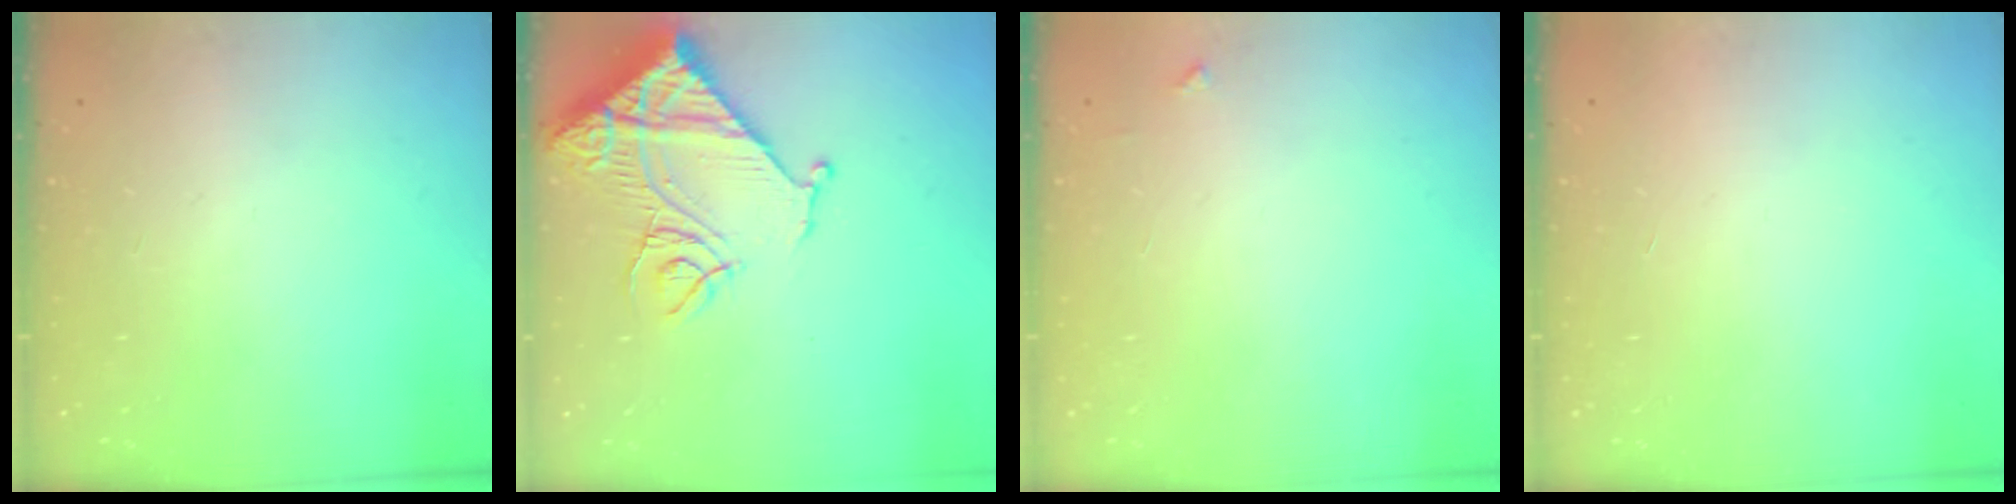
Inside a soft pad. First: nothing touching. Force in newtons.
{"total": 16.9, "press": 16.9, "slide": 1.6}
{"total": 3.3, "press": 3.3, "slide": 0.4}
{"total": 1.7, "press": 1.7, "slide": 0.1}